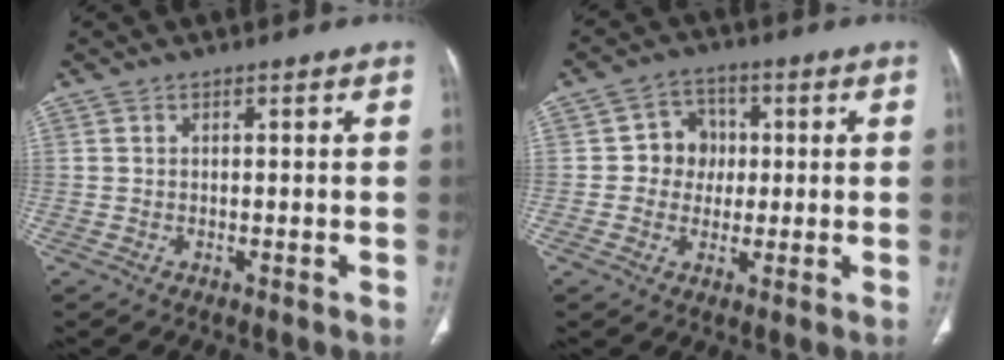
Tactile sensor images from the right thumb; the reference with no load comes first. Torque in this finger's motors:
{"motor_torque": [-0.32, 0.32, 0.33, -0.25, 0.00]}